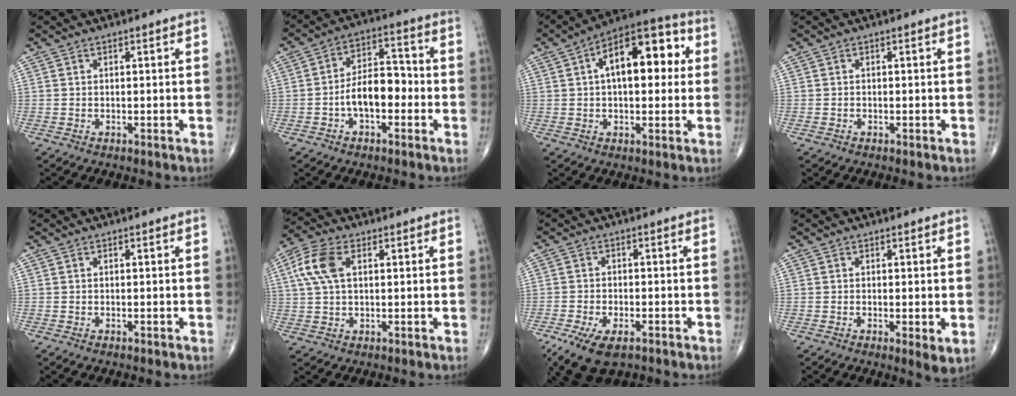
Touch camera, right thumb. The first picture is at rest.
{"total": 9.4, "force": [-2.4, 5.2, 7.5], "torque": [-0.110, 0.037, -0.049]}
{"total": 15.6, "force": [3.3, 7.8, 13.1], "torque": [-0.167, 0.031, 0.041]}
{"total": 0.0}
{"total": 0.0}
{"total": 7.9, "force": [2.1, 4.3, 6.3], "torque": [-0.146, 0.016, 0.039]}
{"total": 10.0, "force": [-5.9, 4.8, 6.5], "torque": [-0.124, 0.005, -0.096]}
{"total": 3.2, "force": [-0.6, 0.7, 3.0], "torque": [-0.054, -0.014, -0.012]}